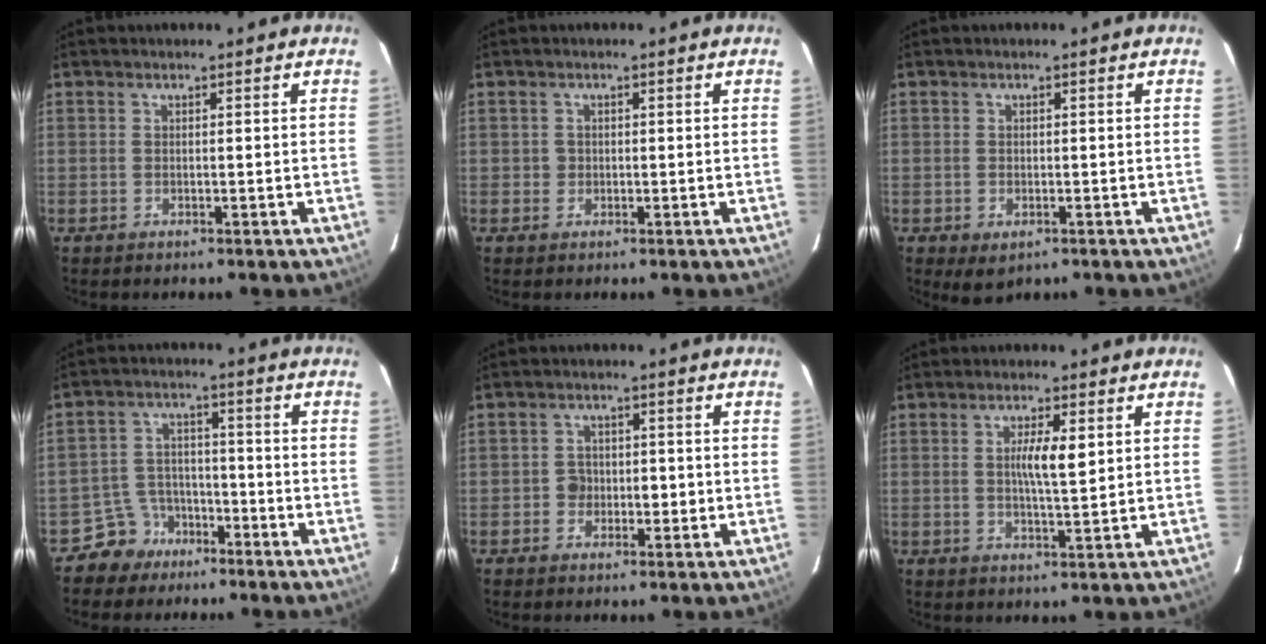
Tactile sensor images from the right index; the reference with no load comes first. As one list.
[{"total": 1.1, "force": [0.0, 1.1, 0.2], "torque": [-0.003, 0.004, 0.003]}, {"total": 2.6, "force": [-1.2, 1.6, 1.6], "torque": [-0.028, -0.004, -0.004]}, {"total": 6.1, "force": [-4.1, 4.5, 0.0], "torque": [0.006, 0.014, -0.068]}, {"total": 3.1, "force": [-0.5, 2.6, 1.6], "torque": [-0.019, 0.013, -0.006]}, {"total": 4.8, "force": [1.1, 0.6, 4.7], "torque": [-0.084, -0.001, 0.019]}]